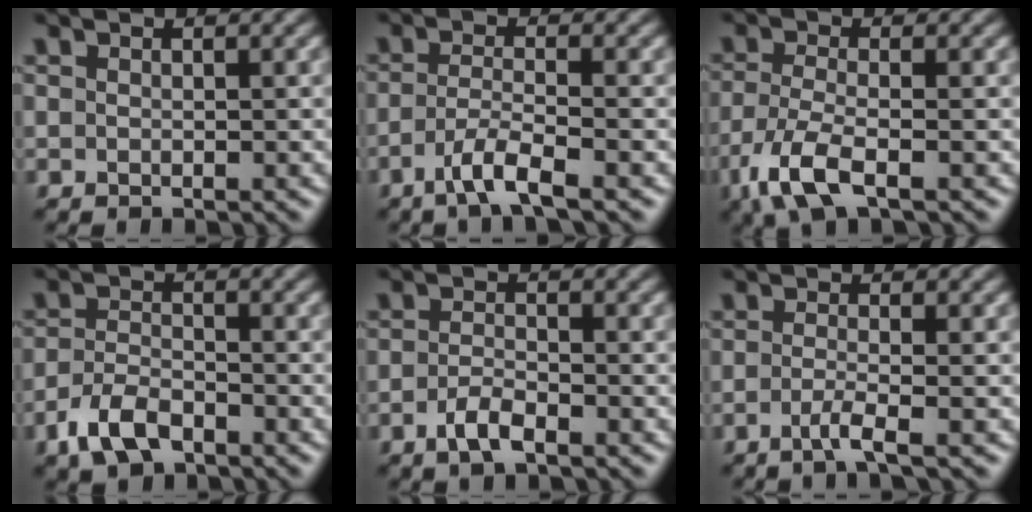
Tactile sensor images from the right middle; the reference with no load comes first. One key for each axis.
{"total": 3.4, "fx": -2.0, "fy": 0.5, "fz": 2.8, "tx": -0.052, "ty": 0.001, "tz": -0.048}
{"total": 4.9, "fx": -2.7, "fy": 1.6, "fz": 3.8, "tx": -0.095, "ty": -0.014, "tz": -0.063}
{"total": 3.7, "fx": -2.4, "fy": 1.8, "fz": 2.2, "tx": -0.044, "ty": 0.001, "tz": -0.053}
{"total": 2.3, "fx": -1.3, "fy": 0.8, "fz": 1.7, "tx": -0.039, "ty": 0.000, "tz": -0.029}
{"total": 2.2, "fx": -1.0, "fy": 0.4, "fz": 2.0, "tx": -0.031, "ty": -0.002, "tz": -0.030}